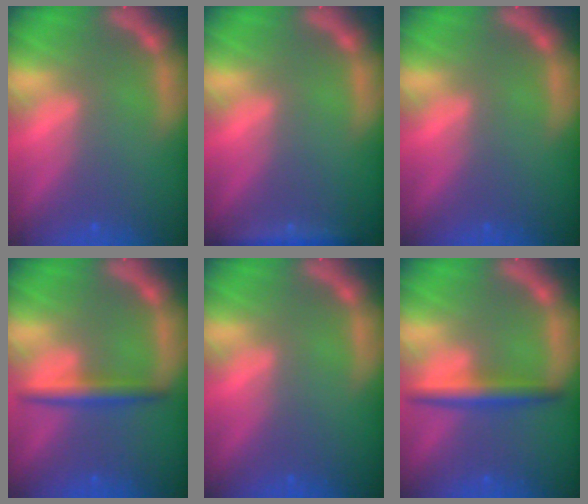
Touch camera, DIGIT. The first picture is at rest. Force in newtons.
{"total": 2.4}
{"total": 0.0}
{"total": 3.0}
{"total": 0.0}
{"total": 3.5}